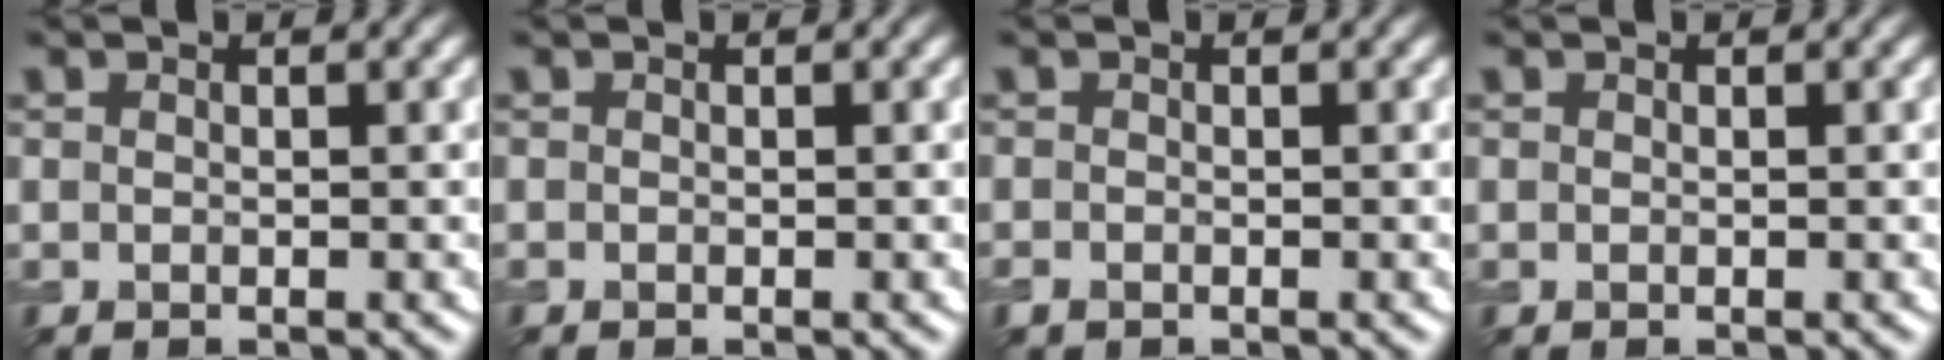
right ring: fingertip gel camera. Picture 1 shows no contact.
{"total": 0.0}
{"total": 0.7, "force": [-0.5, 0.4, 0.3], "torque": [-0.007, -0.001, -0.009]}
{"total": 0.0}